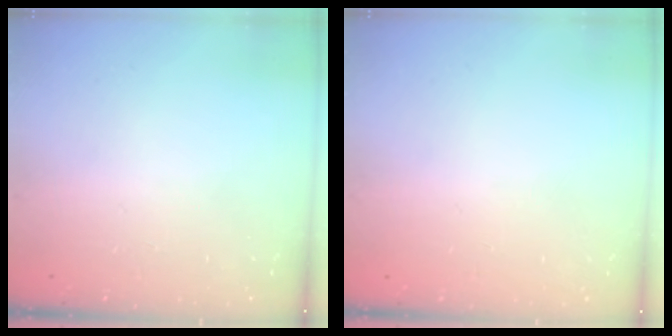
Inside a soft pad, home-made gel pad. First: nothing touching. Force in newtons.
{"total": 0.0}